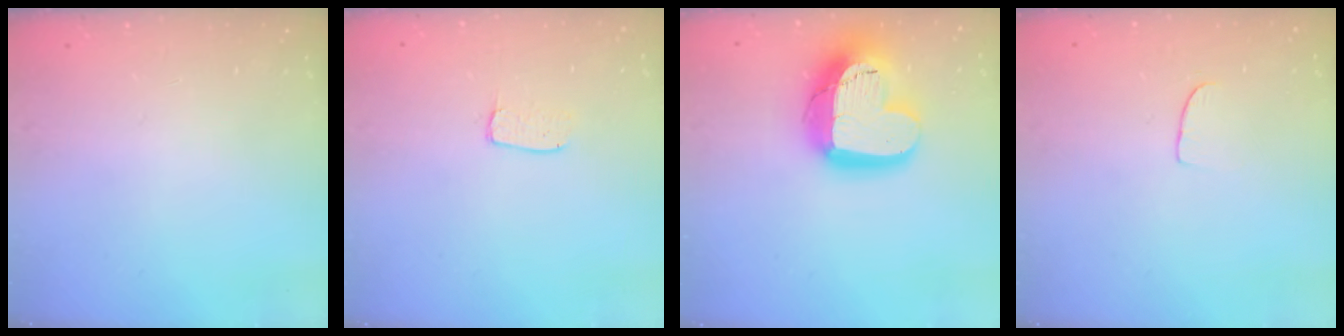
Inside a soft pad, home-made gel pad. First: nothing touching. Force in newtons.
{"total": 3.8, "press": 3.8, "slide": 0.3}
{"total": 20.1, "press": 20.0, "slide": 1.6}
{"total": 5.4, "press": 5.3, "slide": 0.4}